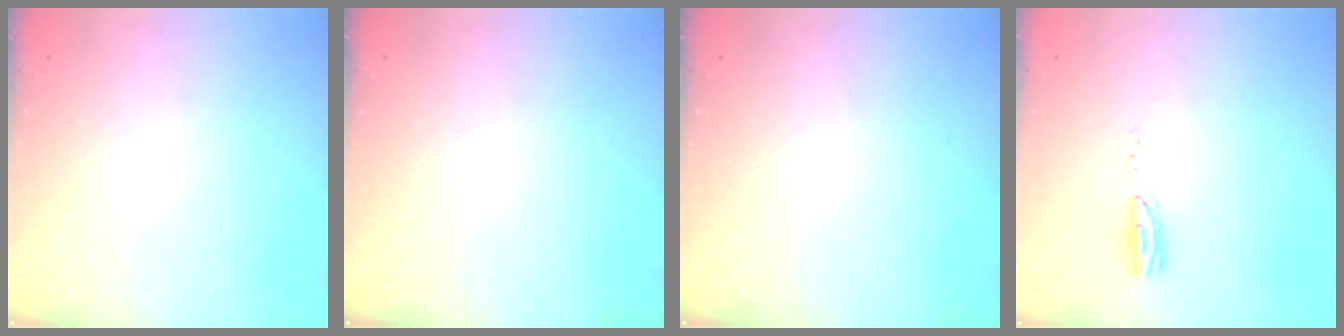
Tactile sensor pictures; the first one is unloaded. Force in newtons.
{"total": 0.0}
{"total": 0.0}
{"total": 5.0, "press": 4.7, "slide": 1.5}